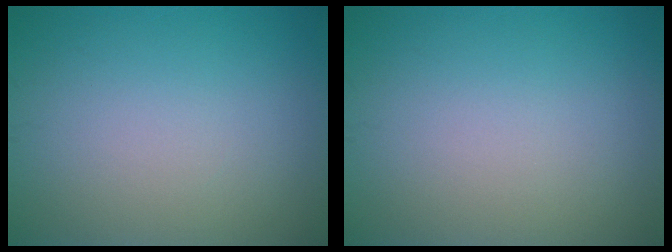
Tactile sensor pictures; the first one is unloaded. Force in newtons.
{"total": 0.0}